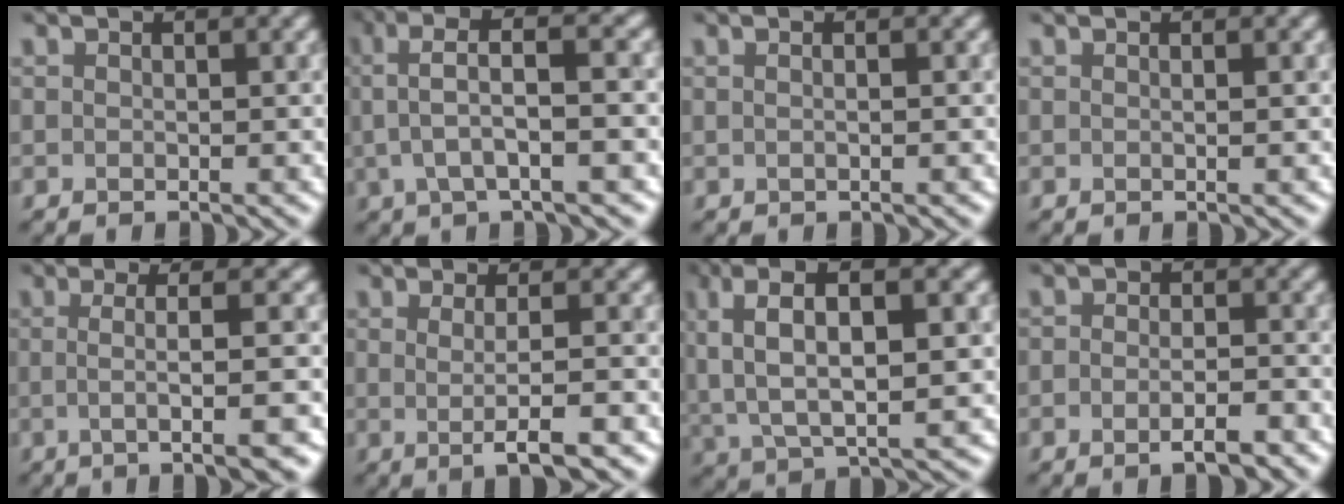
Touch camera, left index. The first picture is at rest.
{"total": 5.6, "force": [1.4, 1.1, 5.3], "torque": [-0.100, 0.016, 0.026]}
{"total": 2.5, "force": [0.7, 1.3, 2.0], "torque": [-0.001, 0.005, -0.015]}
{"total": 1.0, "force": [0.2, 0.4, 0.8], "torque": [-0.001, -0.006, -0.005]}
{"total": 5.8, "force": [-0.4, 1.3, 5.6], "torque": [-0.078, 0.004, -0.008]}
{"total": 4.0, "force": [-0.6, 0.9, 3.9], "torque": [-0.058, -0.006, -0.008]}
{"total": 9.4, "force": [2.9, 4.0, 8.0], "torque": [-0.160, 0.015, 0.046]}
{"total": 3.3, "force": [-1.7, 1.4, 2.5], "torque": [-0.036, 0.002, -0.031]}